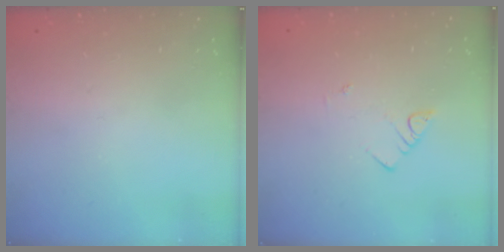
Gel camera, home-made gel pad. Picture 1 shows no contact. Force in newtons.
{"total": 2.1, "press": 2.1, "slide": 0.4}